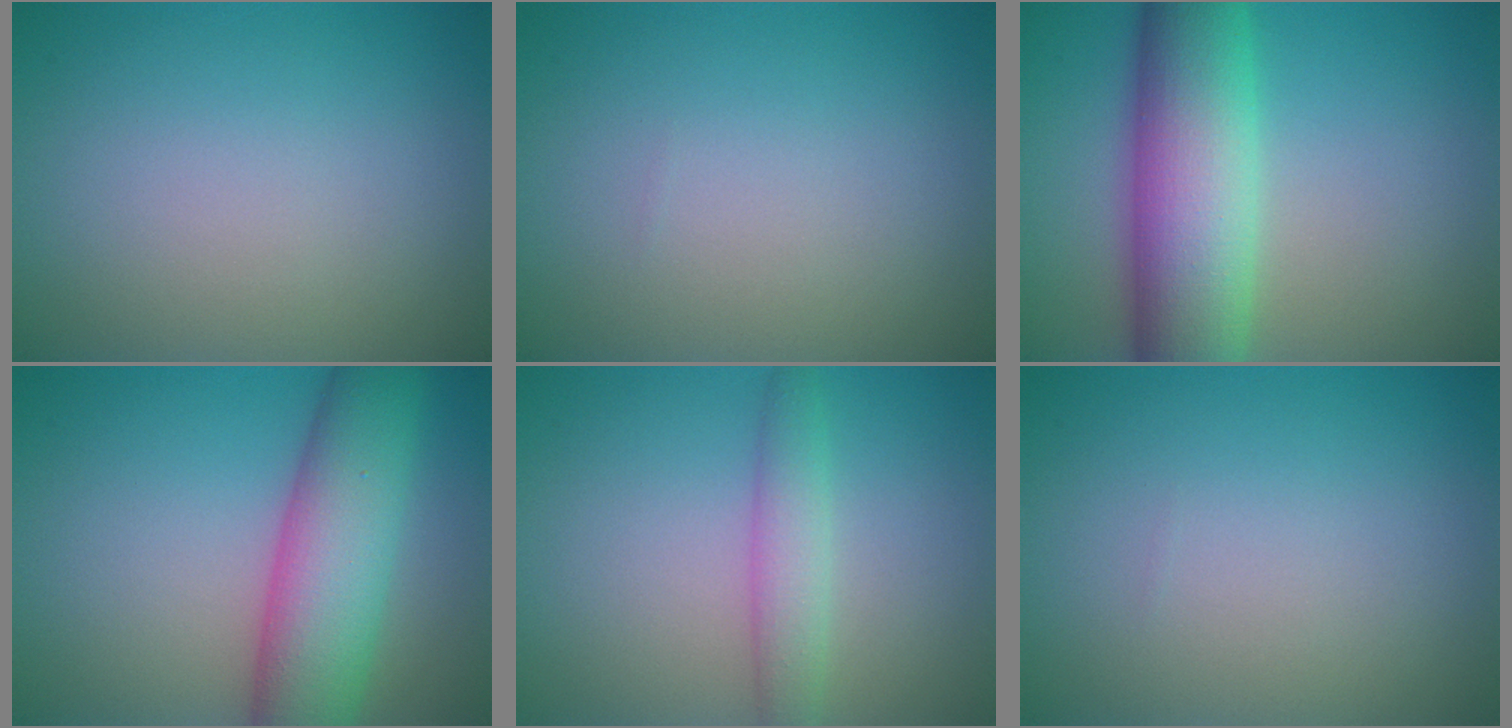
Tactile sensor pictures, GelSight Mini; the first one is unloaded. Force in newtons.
{"total": 0.0}
{"total": 10.7, "press": 10.7, "slide": 0.2}
{"total": 8.7, "press": 8.7, "slide": 0.1}
{"total": 2.6, "press": 2.6, "slide": 0.1}
{"total": 0.0}